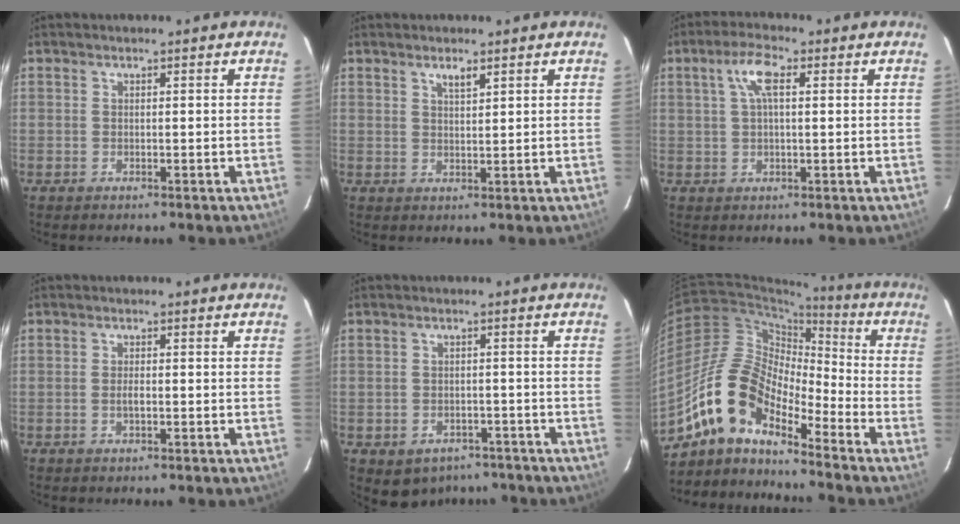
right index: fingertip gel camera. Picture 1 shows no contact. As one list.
[{"total": 2.2, "force": [1.5, 0.5, 1.5], "torque": [-0.023, 0.003, 0.027]}, {"total": 5.2, "force": [1.7, 1.7, 4.7], "torque": [-0.090, 0.013, 0.032]}, {"total": 1.4, "force": [-0.4, 0.6, 1.2], "torque": [-0.022, -0.001, -0.007]}, {"total": 8.8, "force": [-6.1, 5.7, 2.8], "torque": [-0.061, 0.010, -0.064]}, {"total": 13.3, "force": [-10.0, 5.1, 7.2], "torque": [-0.122, 0.012, -0.206]}]